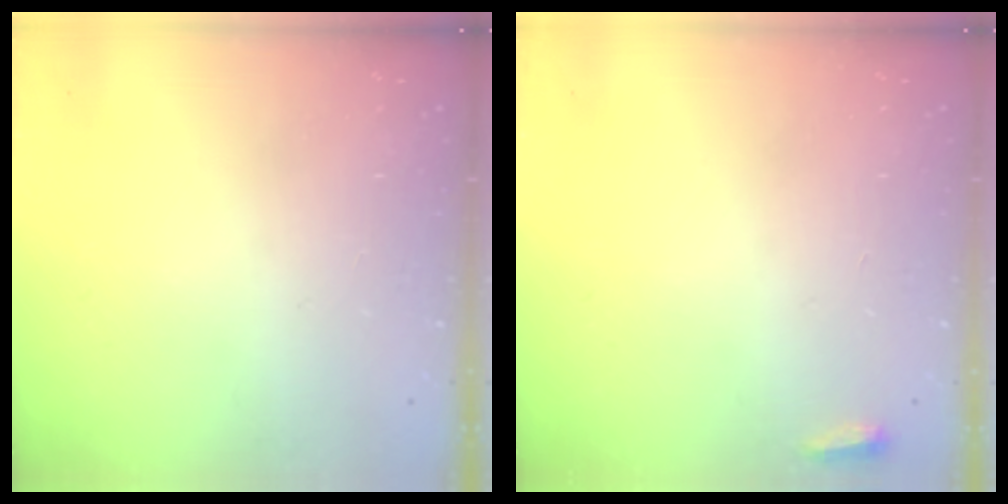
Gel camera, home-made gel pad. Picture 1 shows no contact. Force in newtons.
{"total": 2.5, "press": 2.3, "slide": 1.0}